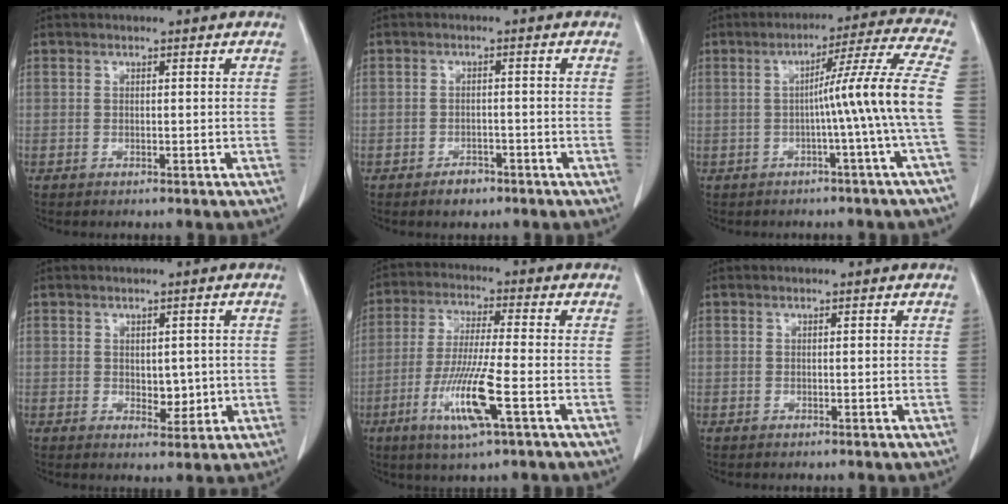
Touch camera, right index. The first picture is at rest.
{"total": 2.5, "force": [-1.8, 1.5, 0.9], "torque": [-0.012, 0.004, -0.021]}
{"total": 11.1, "force": [-1.6, -2.8, 10.7], "torque": [-0.143, 0.015, -0.022]}
{"total": 3.3, "force": [0.0, 2.1, 2.6], "torque": [-0.031, -0.003, 0.010]}
{"total": 10.8, "force": [-4.1, 0.2, 10.0], "torque": [-0.200, -0.019, -0.077]}
{"total": 0.0}